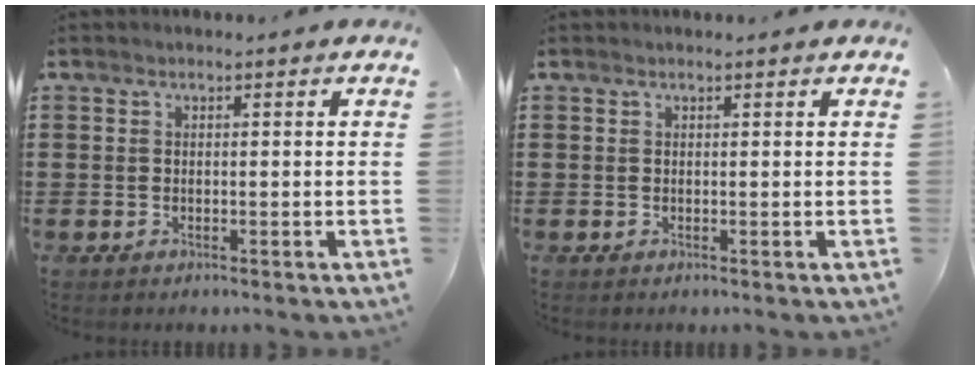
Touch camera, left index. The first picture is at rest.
{"total": 0.0}